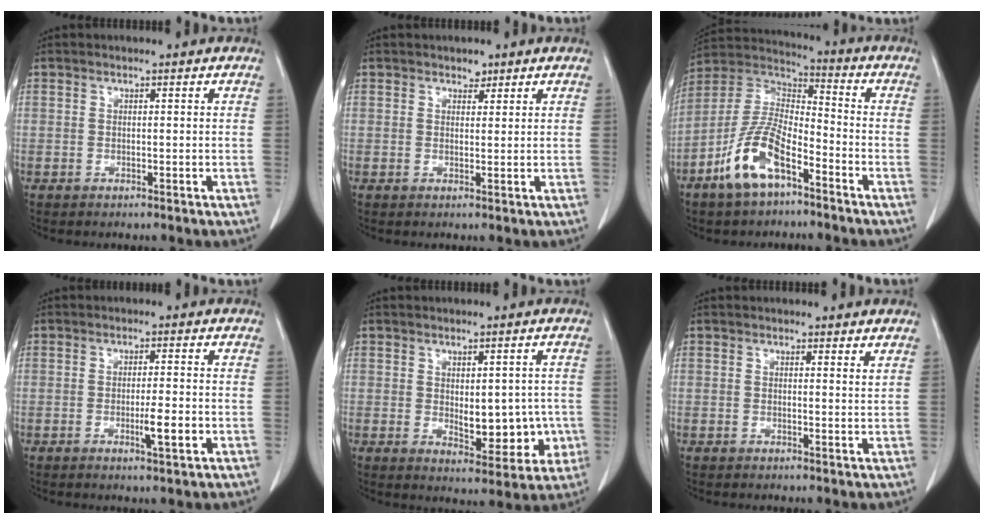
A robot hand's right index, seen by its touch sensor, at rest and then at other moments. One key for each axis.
{"total": 1.4, "fx": 1.0, "fy": 0.9, "fz": 0.3, "tx": -0.001, "ty": -0.006, "tz": 0.012}
{"total": 11.9, "fx": -6.6, "fy": 4.3, "fz": 8.9, "tx": -0.196, "ty": 0.005, "tz": -0.127}
{"total": 3.9, "fx": -1.1, "fy": 0.2, "fz": 3.7, "tx": -0.059, "ty": -0.004, "tz": -0.014}
{"total": 8.3, "fx": -0.7, "fy": 4.3, "fz": 7.0, "tx": -0.078, "ty": 0.003, "tz": 0.007}
{"total": 1.5, "fx": 1.3, "fy": 0.2, "fz": 0.5, "tx": -0.006, "ty": -0.007, "tz": 0.011}